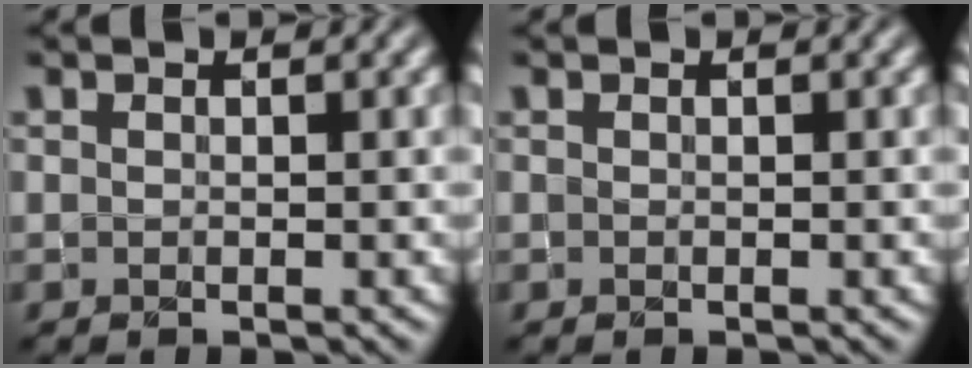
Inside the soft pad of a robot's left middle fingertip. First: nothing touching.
{"total": 0.0}